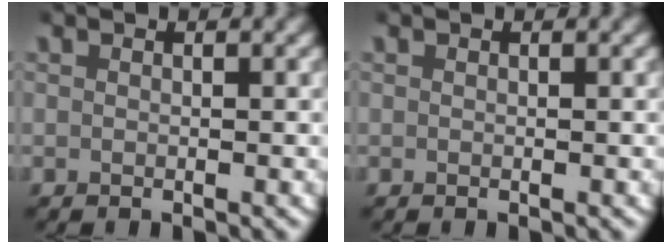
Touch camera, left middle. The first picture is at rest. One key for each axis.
{"total": 0.0}